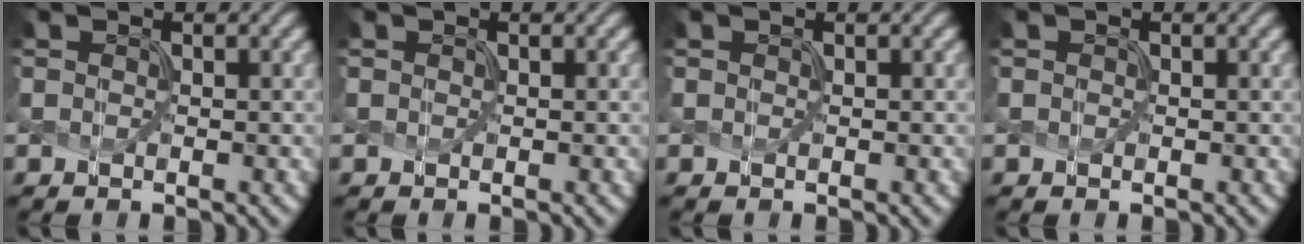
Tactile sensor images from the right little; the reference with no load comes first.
{"total": 0.0}
{"total": 0.5, "force": [-0.1, -0.2, -0.5], "torque": [0.006, 0.001, 0.005]}
{"total": 0.5, "force": [0.0, -0.2, -0.5], "torque": [0.005, 0.001, 0.005]}